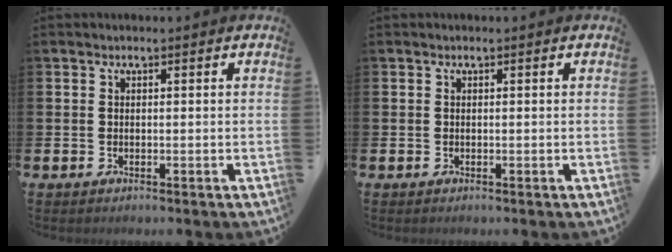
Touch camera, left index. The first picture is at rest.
{"total": 0.0}